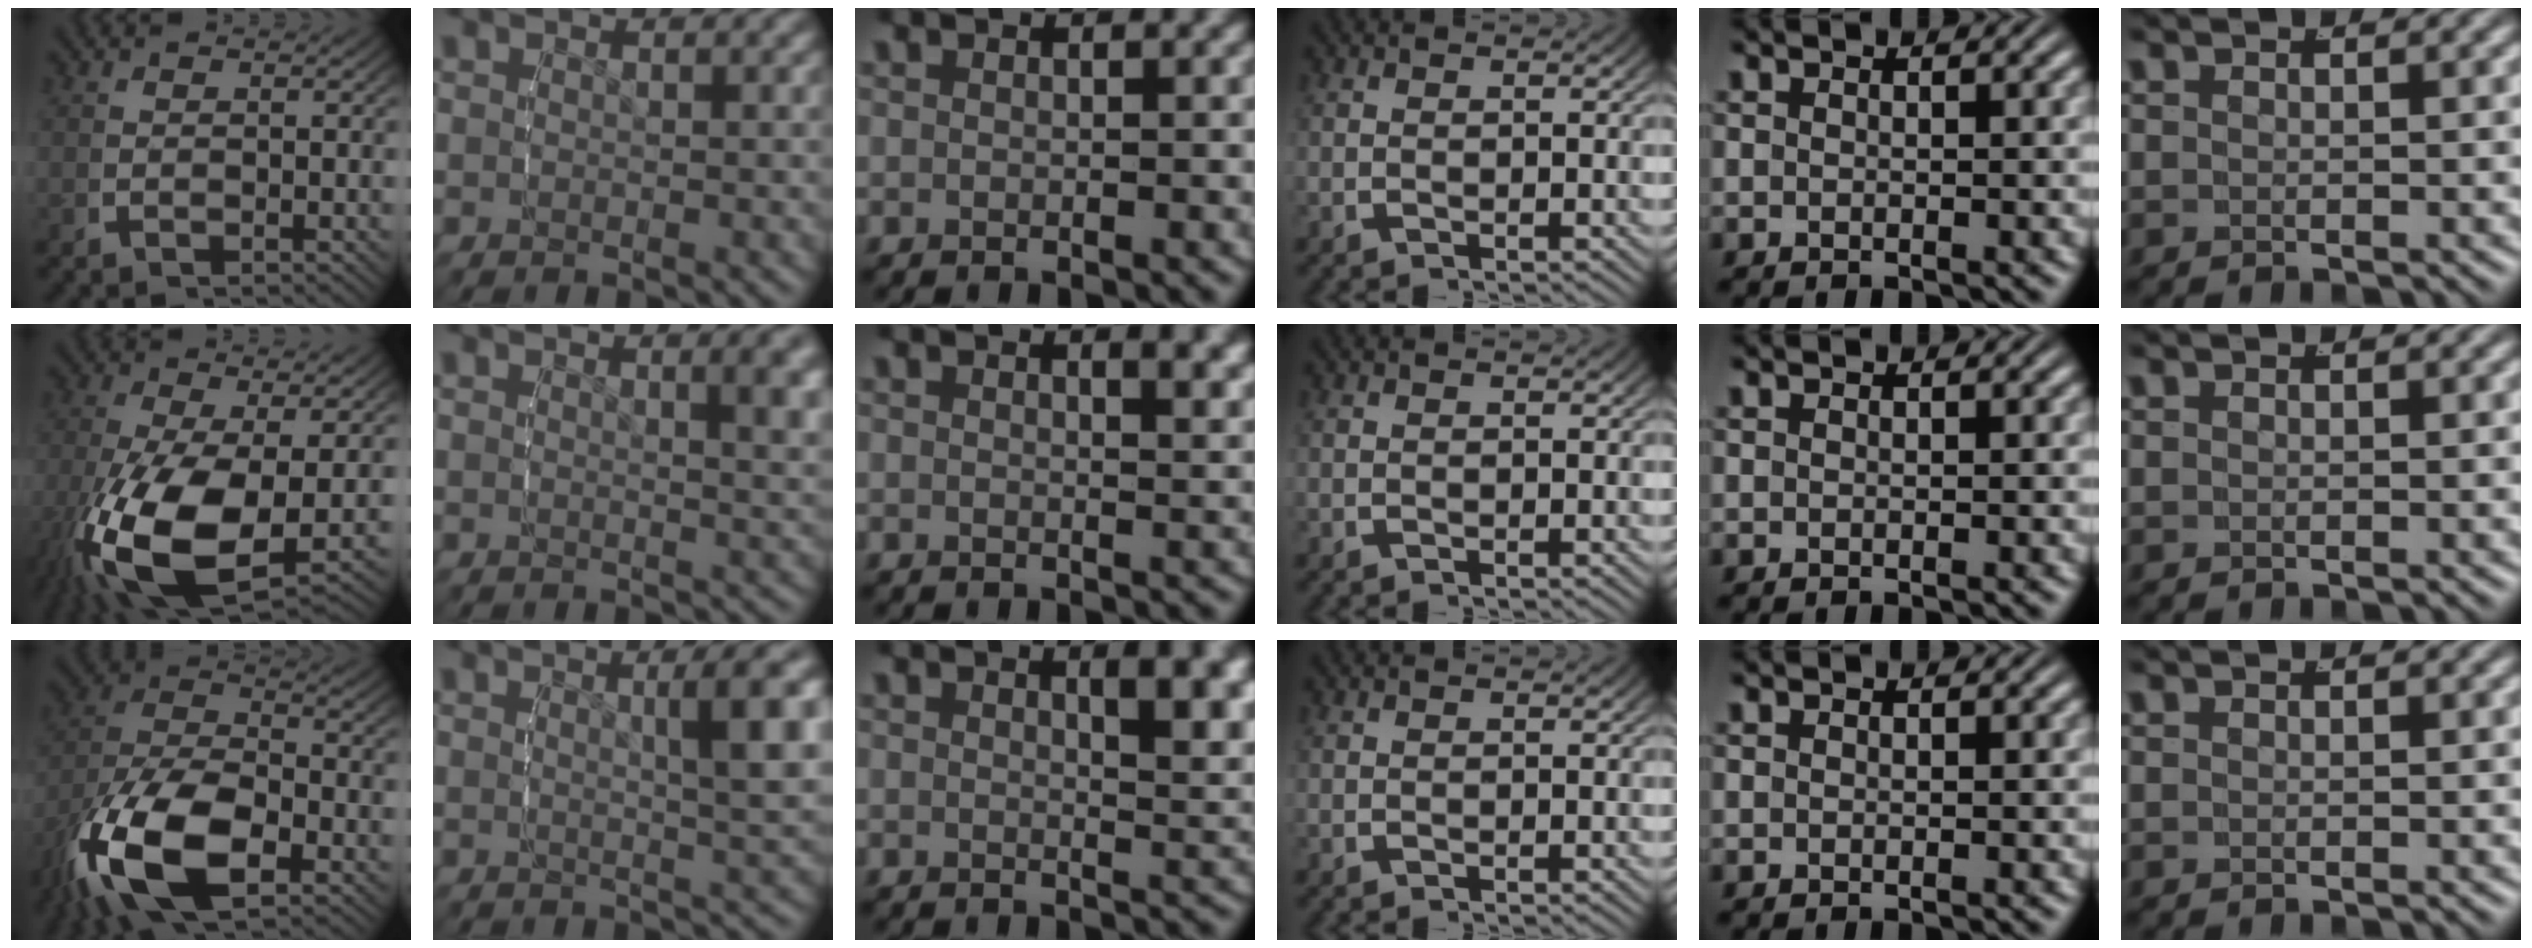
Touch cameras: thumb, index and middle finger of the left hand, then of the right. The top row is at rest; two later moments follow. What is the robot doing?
{"motion": "lift_and_place", "object": "screwdriver"}